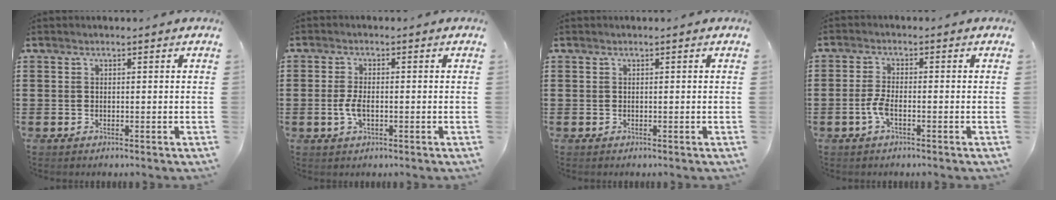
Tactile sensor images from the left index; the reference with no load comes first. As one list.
[{"total": 3.3, "force": [-0.6, 1.4, 2.9], "torque": [-0.067, -0.001, -0.015]}, {"total": 0.0}, {"total": 3.1, "force": [-1.2, 0.9, 2.8], "torque": [-0.076, -0.007, -0.030]}]